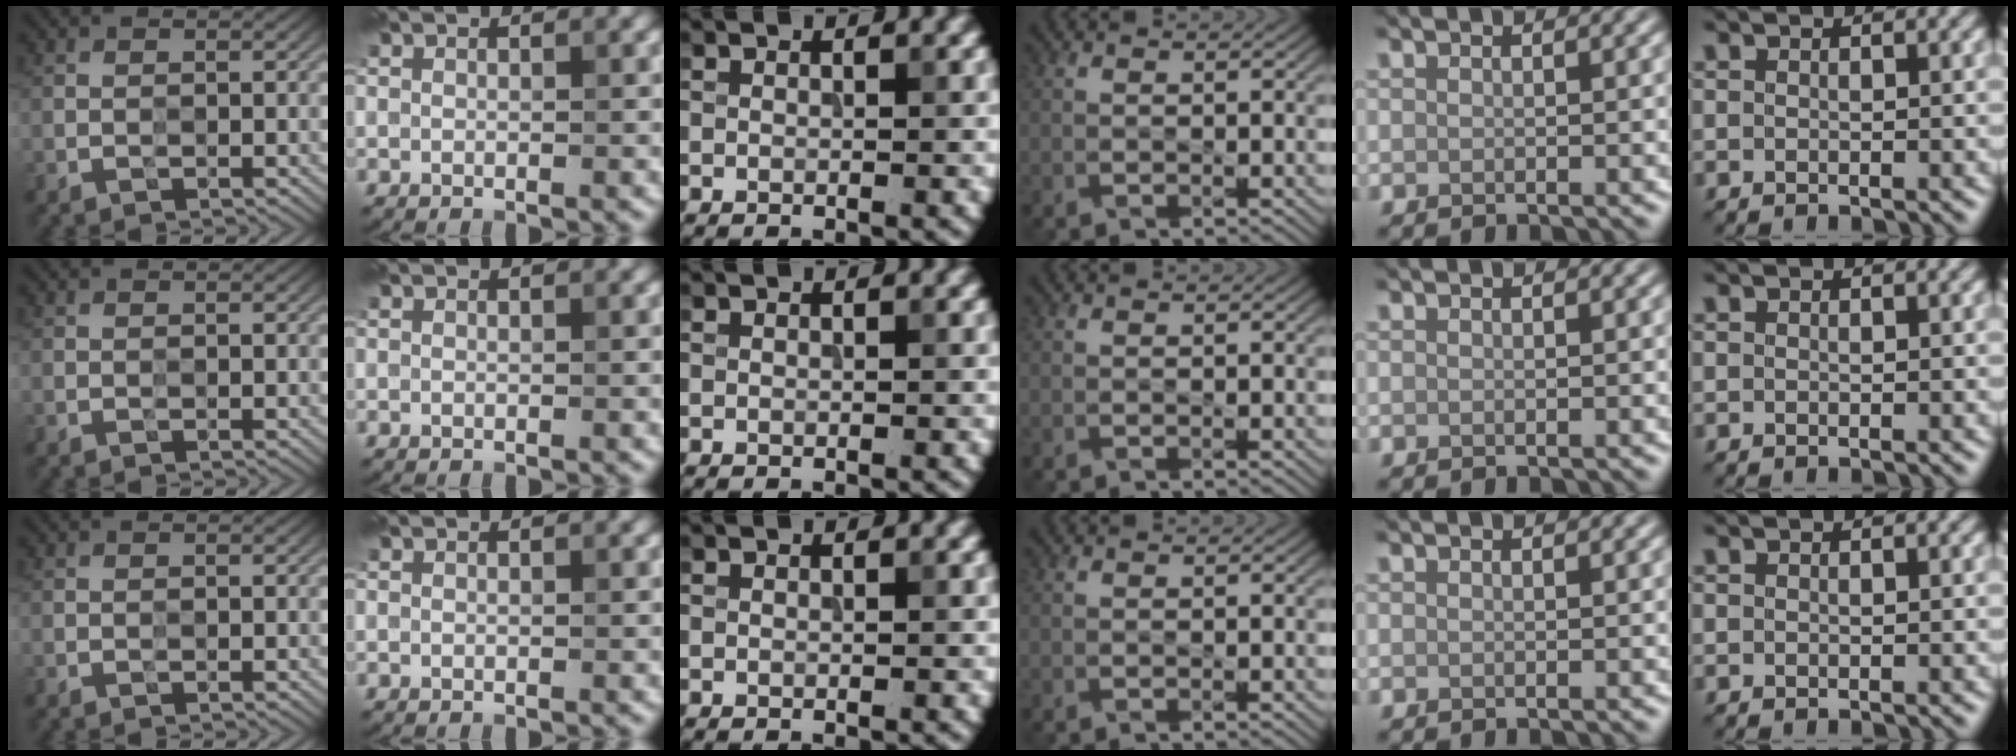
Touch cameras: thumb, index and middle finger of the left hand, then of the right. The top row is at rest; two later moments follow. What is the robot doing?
{"motion": "press", "object": "button"}